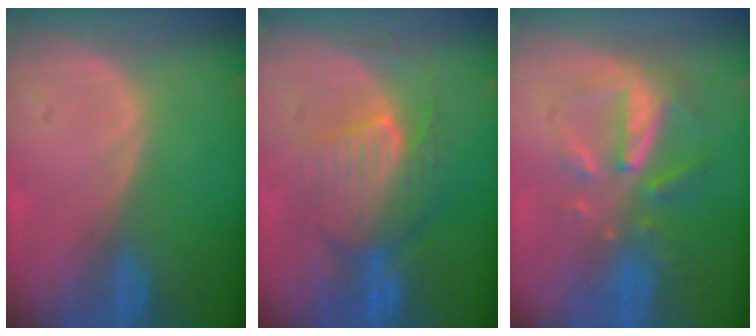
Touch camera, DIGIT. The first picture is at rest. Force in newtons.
{"total": 8.0, "press": 8.0, "slide": 0.7}
{"total": 8.1, "press": 7.3, "slide": 3.4}